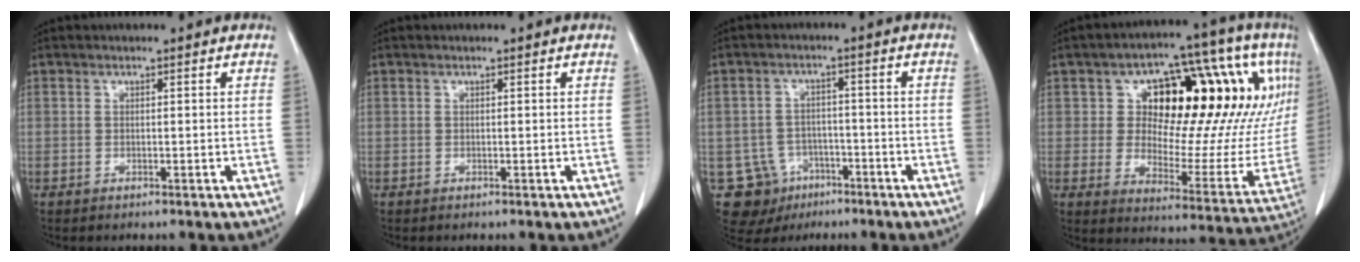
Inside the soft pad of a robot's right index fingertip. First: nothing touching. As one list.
[{"total": 0.0}, {"total": 8.6, "force": [-4.2, 7.4, 0.9], "torque": [-0.023, 0.015, -0.055]}, {"total": 26.6, "force": [8.6, 11.4, 22.4], "torque": [-0.269, 0.059, 0.138]}]